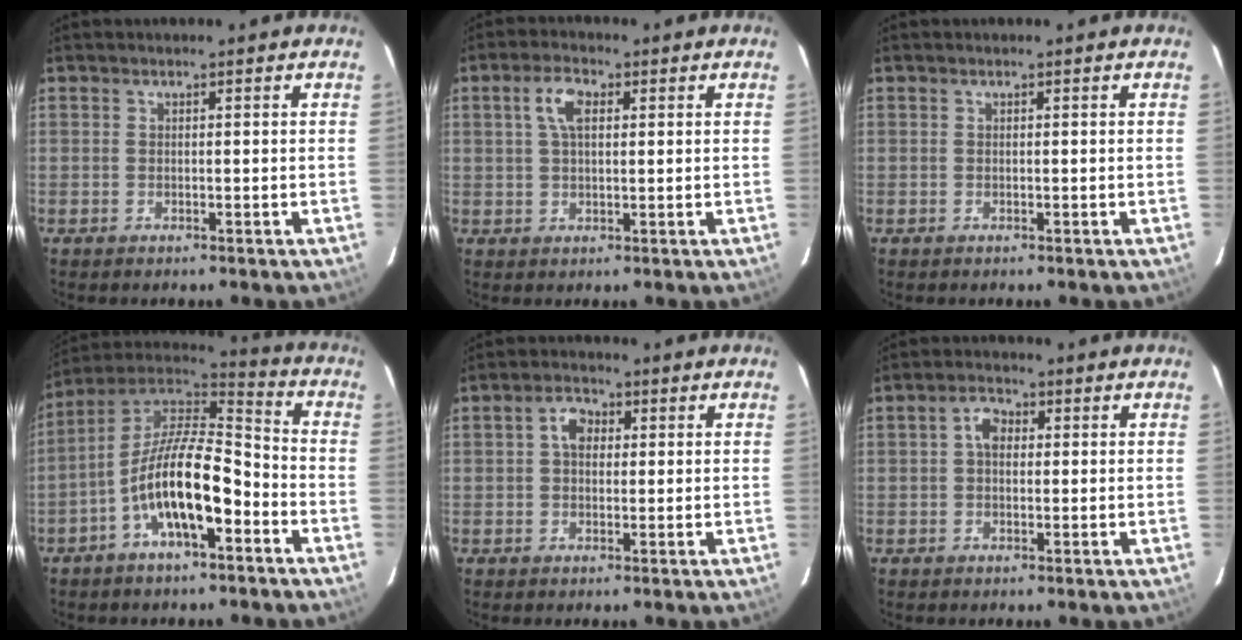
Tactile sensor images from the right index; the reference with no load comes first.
{"total": 4.8, "force": [1.5, 2.4, 3.9], "torque": [-0.075, 0.012, 0.027]}
{"total": 0.0}
{"total": 16.1, "force": [-6.5, 5.8, 13.5], "torque": [-0.255, 0.008, -0.126]}
{"total": 3.8, "force": [0.7, 2.8, 2.4], "torque": [-0.044, 0.015, 0.011]}
{"total": 3.4, "force": [0.4, 2.4, 2.3], "torque": [-0.042, 0.013, 0.006]}